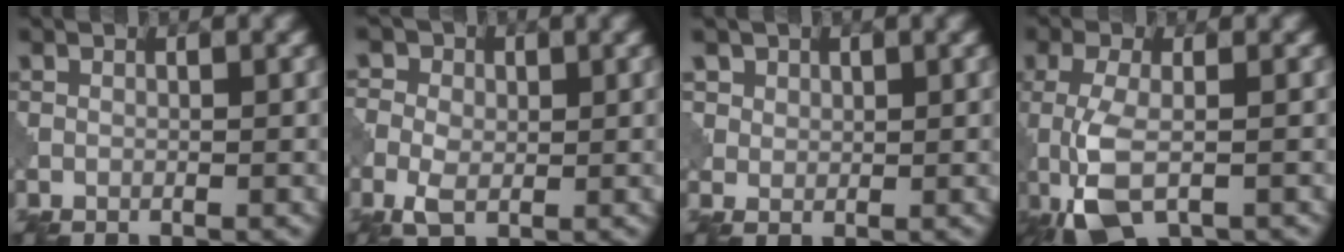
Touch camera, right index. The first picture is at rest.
{"total": 4.9, "force": [-0.3, 3.8, 3.1], "torque": [-0.053, 0.010, -0.015]}
{"total": 3.1, "force": [1.7, 2.4, 1.0], "torque": [-0.037, -0.003, 0.042]}
{"total": 6.5, "force": [-2.3, 2.6, 5.5], "torque": [-0.134, -0.008, -0.048]}